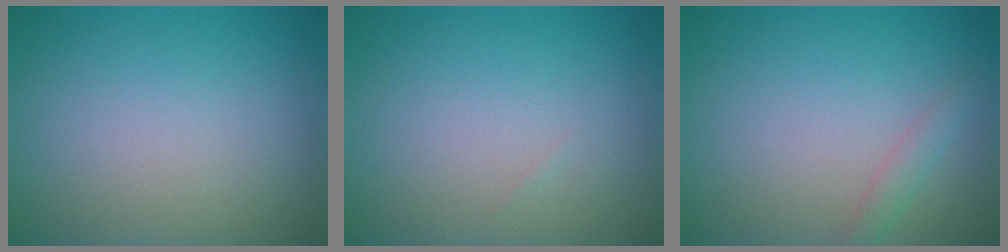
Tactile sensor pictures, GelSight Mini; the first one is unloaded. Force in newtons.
{"total": 0.0}
{"total": 1.3, "press": 1.3, "slide": 0.0}